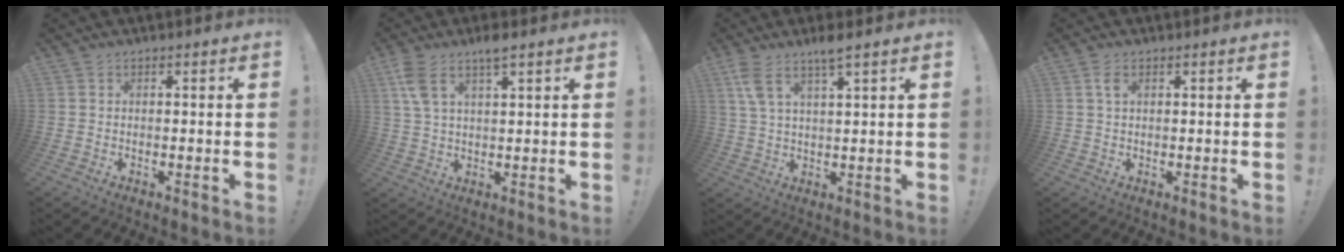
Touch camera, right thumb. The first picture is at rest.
{"total": 7.1, "force": [4.4, 2.0, 5.2], "torque": [-0.096, -0.013, 0.080]}
{"total": 7.0, "force": [4.6, 1.0, 5.1], "torque": [-0.097, -0.017, 0.081]}
{"total": 2.7, "force": [1.2, 1.4, 2.1], "torque": [-0.040, 0.002, 0.020]}